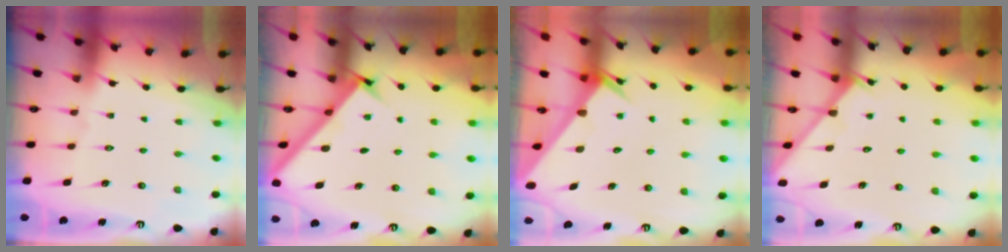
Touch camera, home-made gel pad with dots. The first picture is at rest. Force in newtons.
{"total": 2.7, "press": 2.7, "slide": 0.4}
{"total": 2.4, "press": 2.4, "slide": 0.0}
{"total": 2.4, "press": 2.4, "slide": 0.2}